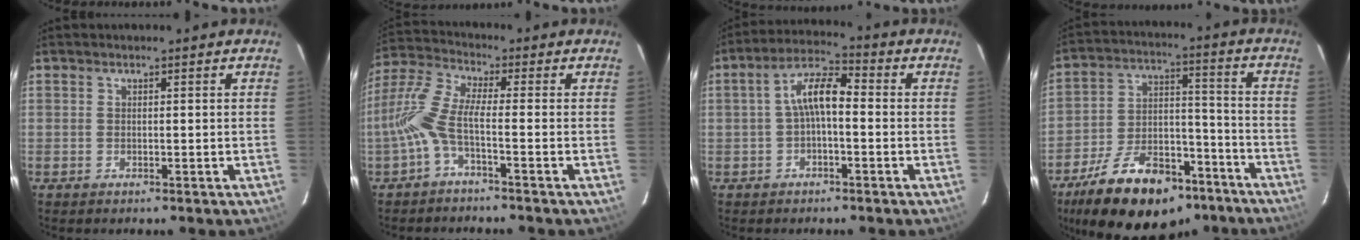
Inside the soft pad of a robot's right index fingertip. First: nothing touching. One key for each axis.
{"total": 7.3, "fx": -2.5, "fy": 0.9, "fz": 6.7, "tx": -0.168, "ty": 0.012, "tz": -0.056}
{"total": 6.7, "fx": -0.9, "fy": 2.7, "fz": 6.1, "tx": -0.125, "ty": 0.025, "tz": -0.018}
{"total": 21.2, "fx": -14.7, "fy": 10.7, "fz": 11.0, "tx": -0.206, "ty": 0.027, "tz": -0.219}